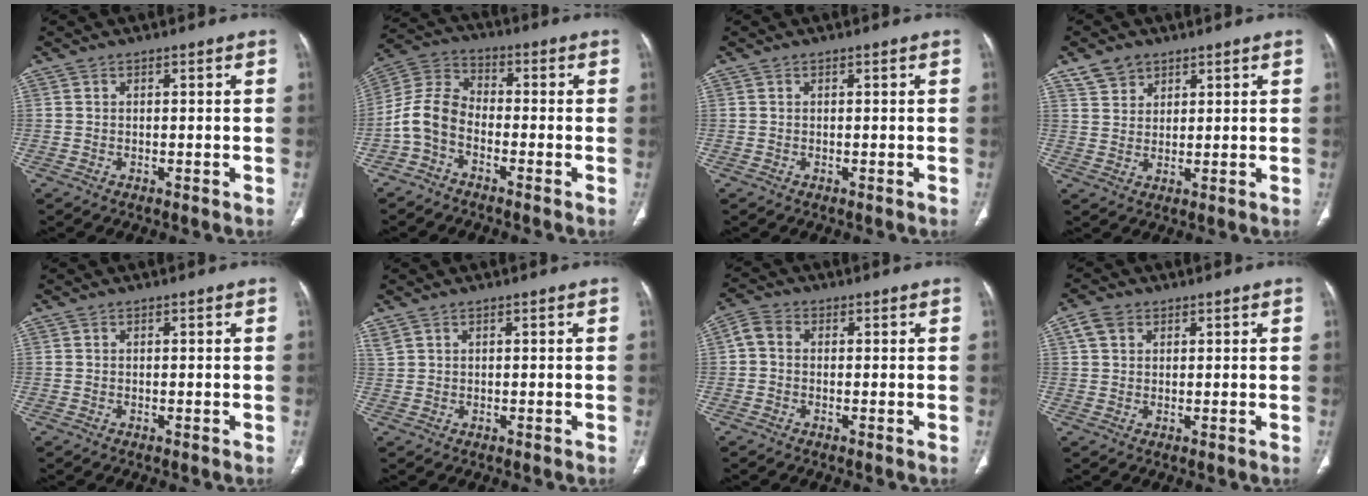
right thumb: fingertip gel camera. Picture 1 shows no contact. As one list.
[{"total": 7.7, "force": [-3.2, 4.8, 5.1], "torque": [-0.102, 0.039, -0.081]}, {"total": 0.0}, {"total": 4.5, "force": [3.1, 3.0, 1.2], "torque": [-0.005, -0.013, 0.063]}, {"total": 0.0}, {"total": 1.4, "force": [1.1, 0.6, 0.6], "torque": [-0.013, 0.008, 0.029]}, {"total": 3.4, "force": [0.1, 2.7, 2.1], "torque": [-0.038, 0.010, -0.009]}, {"total": 3.6, "force": [1.6, 2.7, 1.8], "torque": [-0.029, 0.005, 0.033]}]